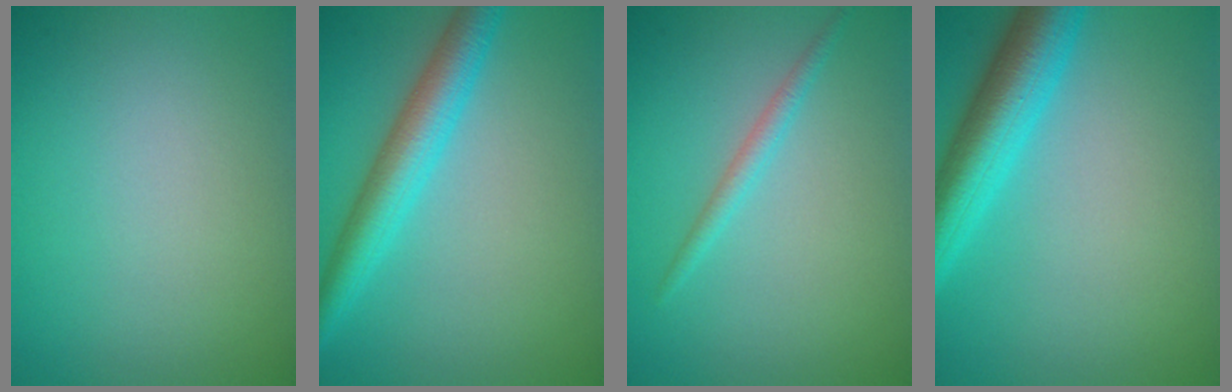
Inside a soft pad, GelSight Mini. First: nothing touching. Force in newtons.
{"total": 5.0, "press": 5.0, "slide": 0.1}
{"total": 1.4, "press": 1.4, "slide": 0.1}
{"total": 6.3, "press": 6.3, "slide": 0.3}